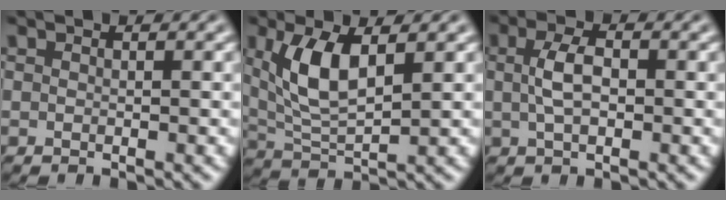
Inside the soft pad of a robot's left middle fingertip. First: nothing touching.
{"total": 5.4, "force": [1.7, 2.2, 4.6], "torque": [-0.104, -0.003, 0.038]}
{"total": 3.0, "force": [0.2, 1.4, 2.6], "torque": [-0.056, 0.004, 0.001]}